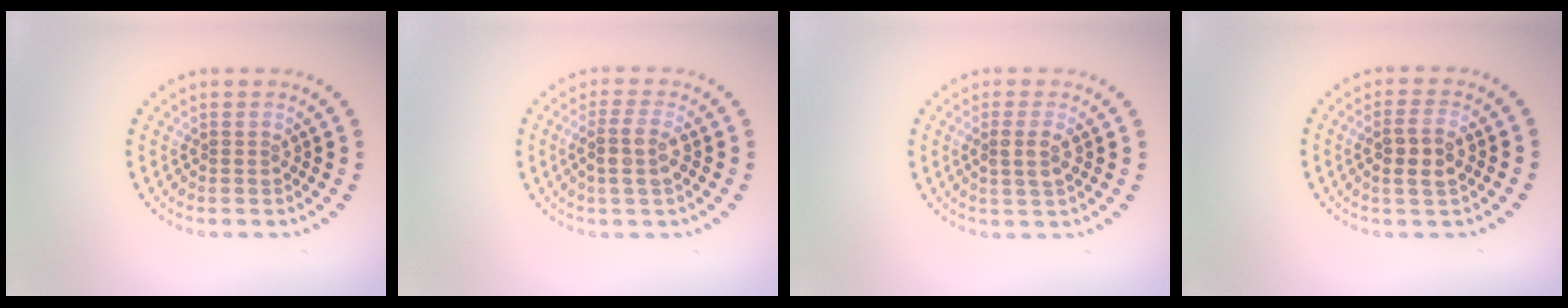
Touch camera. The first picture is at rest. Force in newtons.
{"total": 2.5, "press": 2.3, "slide": 1.0}
{"total": 1.8, "press": 1.7, "slide": 0.4}
{"total": 2.7, "press": 2.6, "slide": 0.7}